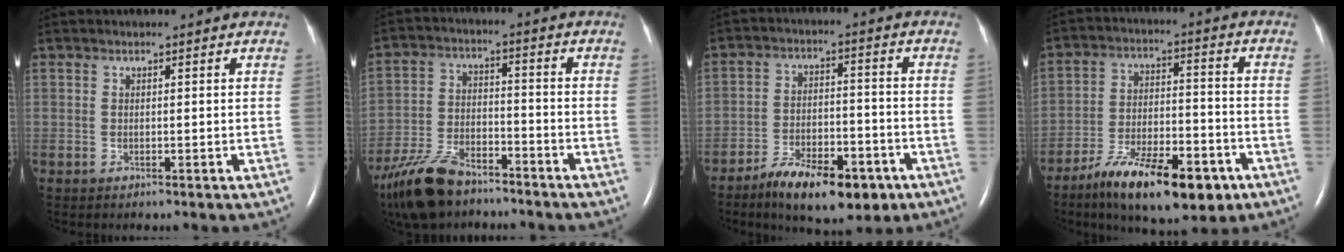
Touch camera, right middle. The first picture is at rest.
{"total": 11.9, "force": [-9.3, 4.4, 5.9], "torque": [-0.124, -0.016, -0.168]}
{"total": 12.2, "force": [-7.8, 4.8, 8.1], "torque": [-0.131, 0.000, -0.120]}
{"total": 15.5, "force": [-9.6, 5.1, 11.1], "torque": [-0.178, -0.007, -0.152]}